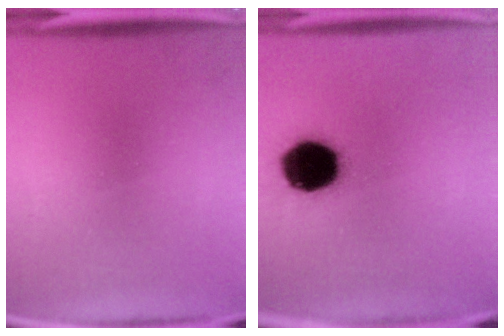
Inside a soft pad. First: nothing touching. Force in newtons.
{"total": 17.2}